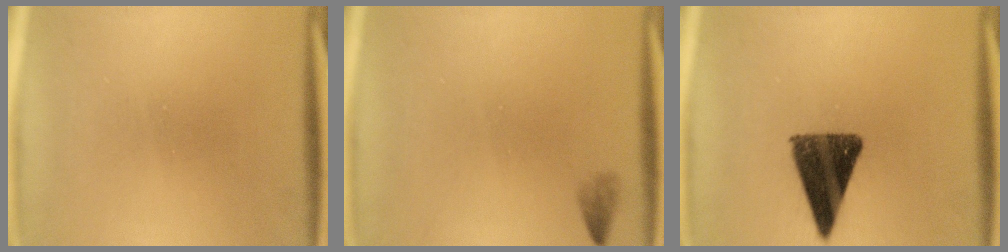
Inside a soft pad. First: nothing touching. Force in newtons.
{"total": 1.4}
{"total": 12.1}